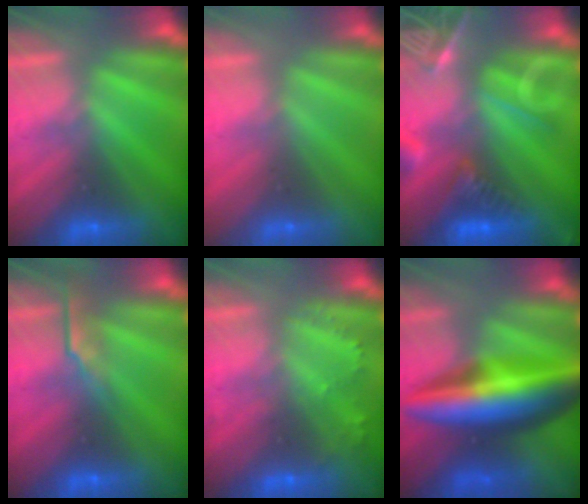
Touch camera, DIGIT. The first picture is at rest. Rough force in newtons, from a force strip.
{"total": 2.6}
{"total": 12.7}
{"total": 2.7}
{"total": 2.2}
{"total": 12.7}